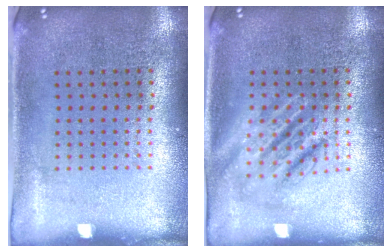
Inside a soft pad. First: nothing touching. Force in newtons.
{"total": 2.4, "press": 2.4, "slide": 0.3}